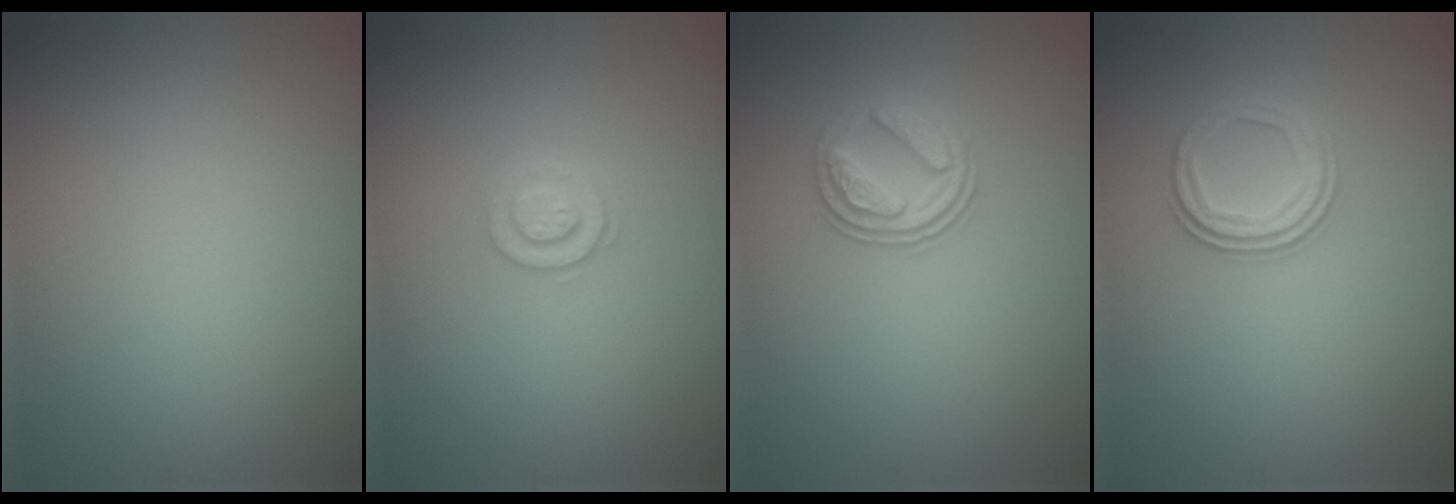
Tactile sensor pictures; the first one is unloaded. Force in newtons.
{"total": 1.8, "press": 1.8, "slide": 0.4}
{"total": 2.8, "press": 2.6, "slide": 1.2}
{"total": 2.7, "press": 2.3, "slide": 1.4}